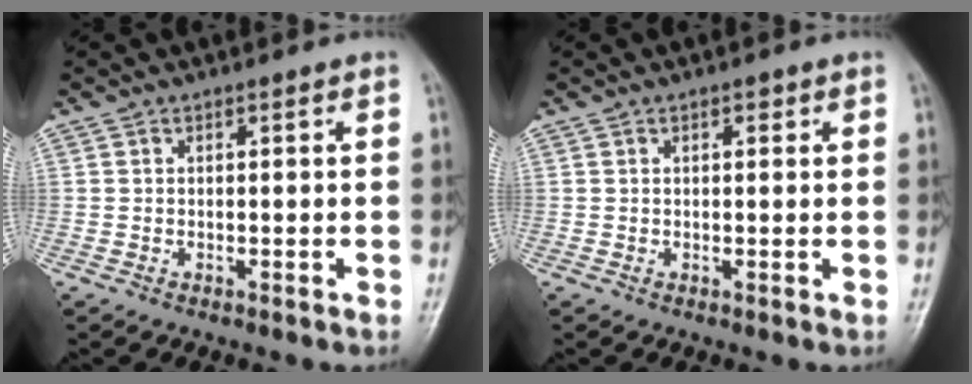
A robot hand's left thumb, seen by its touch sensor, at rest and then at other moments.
{"total": 1.4, "force": [0.7, 0.7, 1.0], "torque": [-0.010, 0.001, 0.007]}